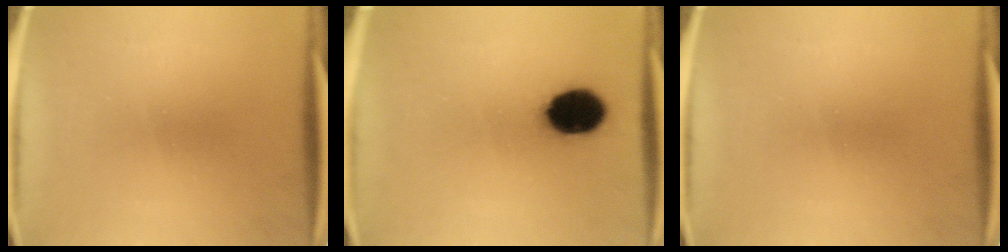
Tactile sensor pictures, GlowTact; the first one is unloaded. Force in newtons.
{"total": 11.7}
{"total": 0.0}